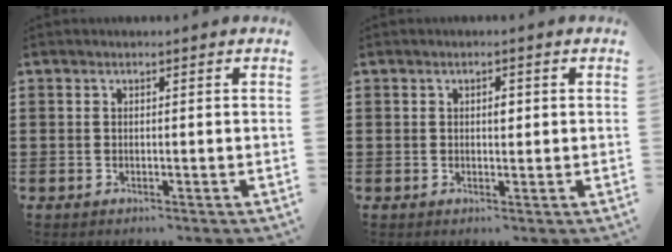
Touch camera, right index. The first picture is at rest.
{"total": 1.5, "force": [0.3, 0.7, 1.3], "torque": [-0.018, 0.002, 0.002]}